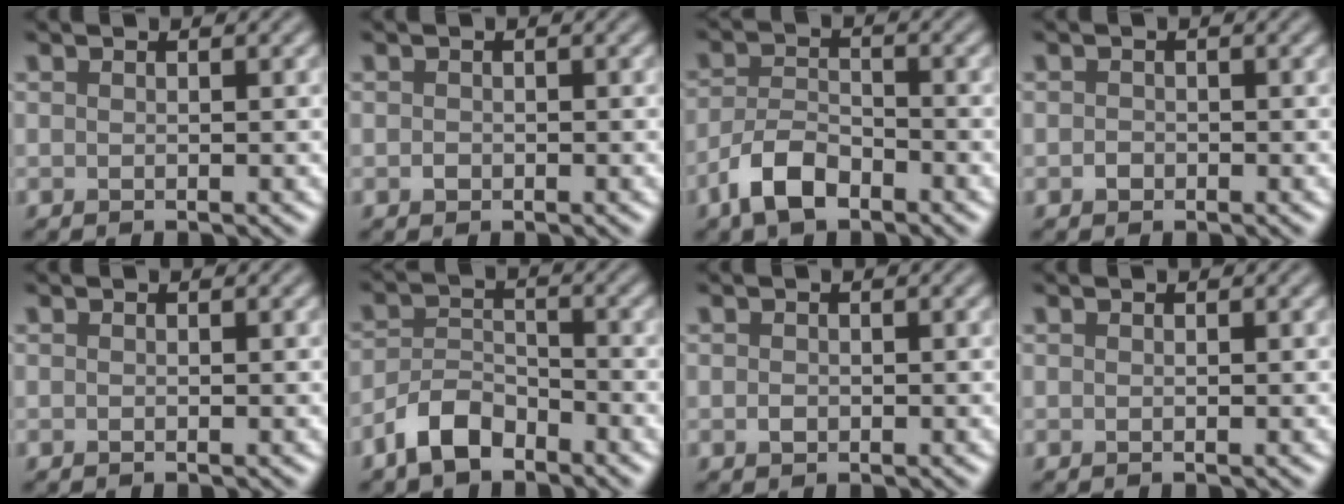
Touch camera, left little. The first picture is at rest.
{"total": 0.7, "force": [-0.3, 0.6, 0.3], "torque": [-0.003, -0.002, -0.009]}
{"total": 4.1, "force": [-2.8, 1.8, 2.4], "torque": [-0.045, 0.000, -0.061]}
{"total": 0.8, "force": [-0.4, 0.7, 0.2], "torque": [-0.001, -0.002, -0.013]}
{"total": 0.0}
{"total": 3.8, "force": [-3.0, 1.6, 1.8], "torque": [-0.032, 0.006, -0.065]}
{"total": 0.9, "force": [-0.2, 0.7, 0.4], "torque": [-0.009, -0.001, -0.007]}
{"total": 0.0}